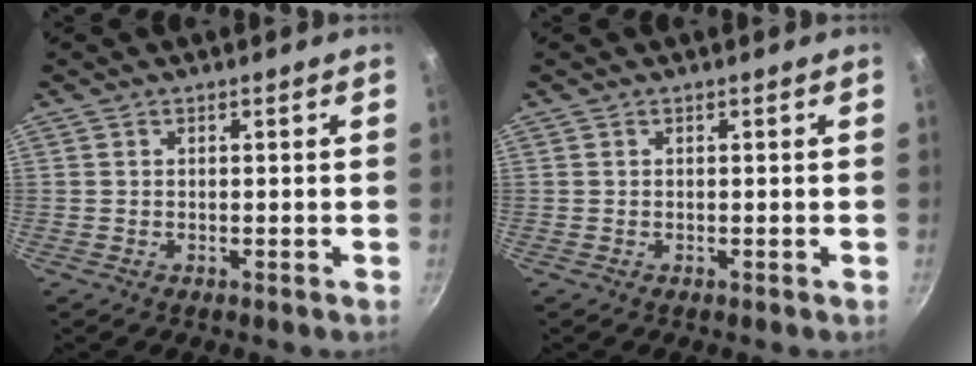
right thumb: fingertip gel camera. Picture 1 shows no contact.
{"total": 0.0}